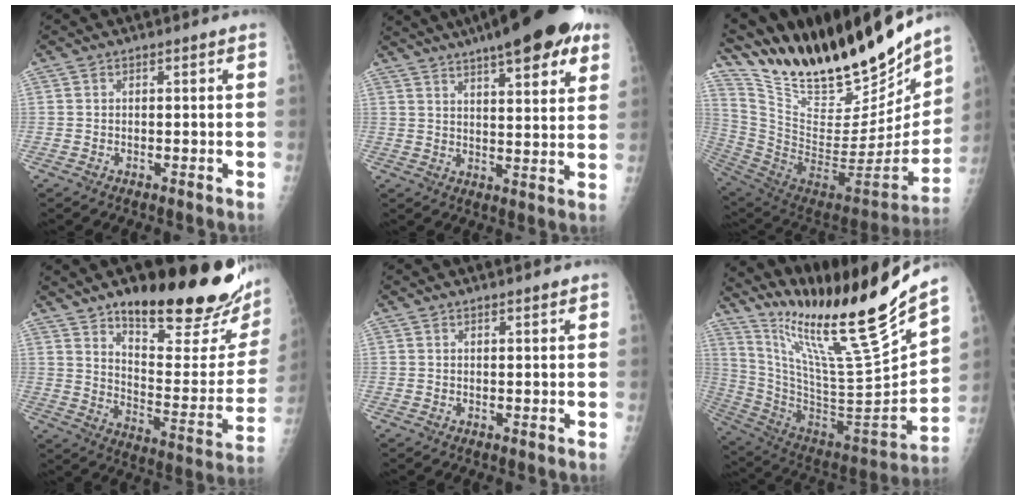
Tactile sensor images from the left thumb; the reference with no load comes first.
{"total": 19.8, "force": [12.4, 5.3, 14.5], "torque": [-0.191, -0.015, 0.169]}
{"total": 34.2, "force": [27.7, 8.9, 18.0], "torque": [-0.284, -0.100, 0.449]}
{"total": 26.5, "force": [19.2, 7.2, 16.9], "torque": [-0.199, -0.114, 0.277]}
{"total": 1.0, "force": [0.8, 0.2, 0.5], "torque": [-0.005, -0.005, 0.014]}
{"total": 27.1, "force": [21.3, 1.1, 16.8], "torque": [-0.258, -0.135, 0.373]}